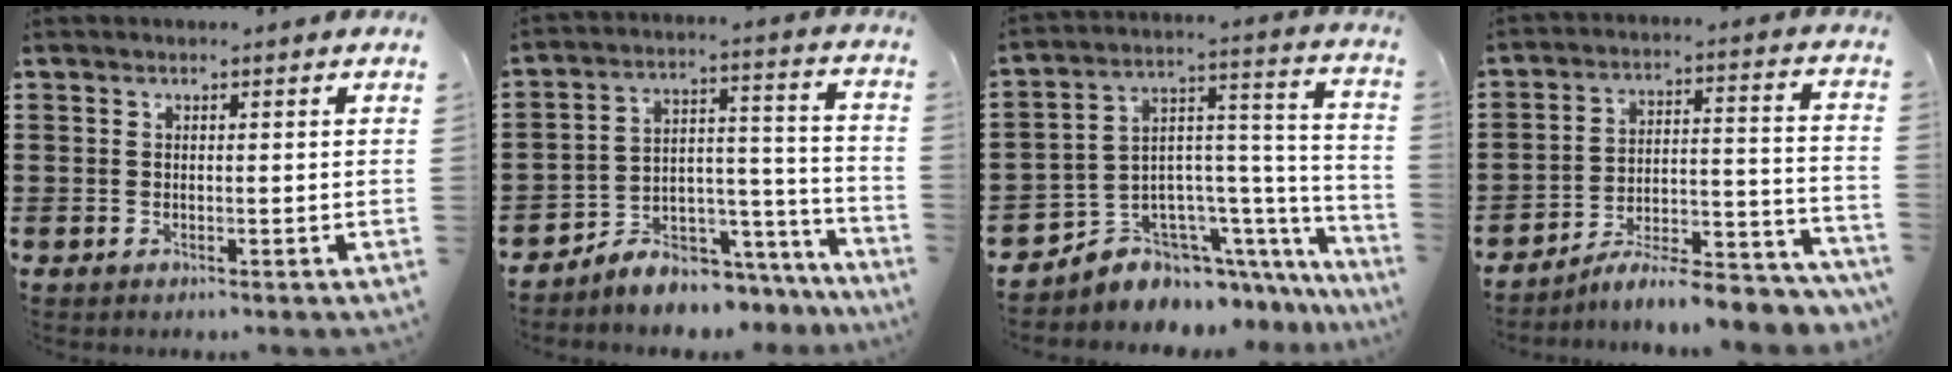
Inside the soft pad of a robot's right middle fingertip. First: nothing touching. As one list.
[{"total": 5.9, "force": [-5.6, 1.7, 0.2], "torque": [-0.004, 0.011, -0.111]}, {"total": 5.3, "force": [-4.0, 3.5, -0.3], "torque": [-0.006, -0.015, -0.073]}, {"total": 7.5, "force": [-7.0, 0.5, 2.6], "torque": [-0.028, 0.009, -0.133]}]